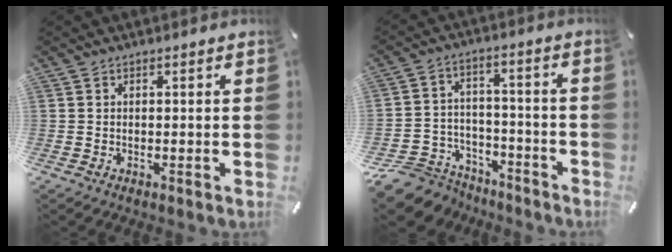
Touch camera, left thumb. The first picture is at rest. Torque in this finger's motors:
{"motor_torque": [-0.89, 1.65, 0.50, 0.76, 0.10]}